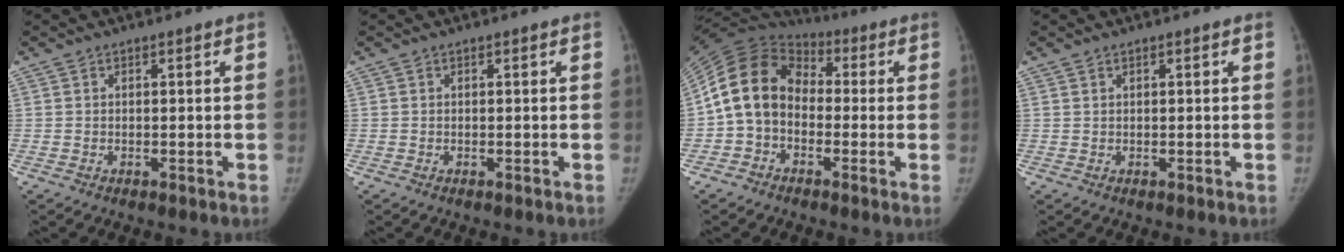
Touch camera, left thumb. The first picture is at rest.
{"total": 0.0}
{"total": 14.2, "force": [-1.5, 11.0, 9.0], "torque": [-0.159, 0.041, -0.044]}
{"total": 0.0}